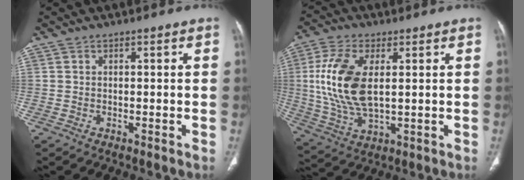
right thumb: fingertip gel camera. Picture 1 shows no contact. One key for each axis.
{"total": 14.5, "fx": 2.1, "fy": 7.4, "fz": 12.4, "tx": -0.260, "ty": -0.007, "tz": 0.045}